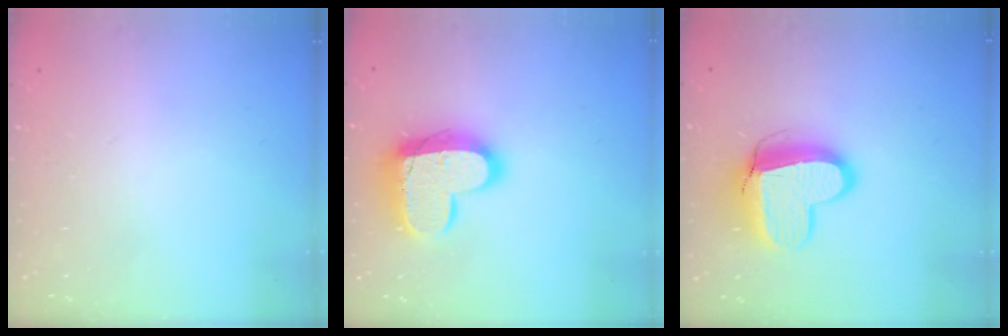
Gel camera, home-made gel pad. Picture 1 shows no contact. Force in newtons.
{"total": 16.7, "press": 16.6, "slide": 1.3}
{"total": 12.8, "press": 12.8, "slide": 1.3}